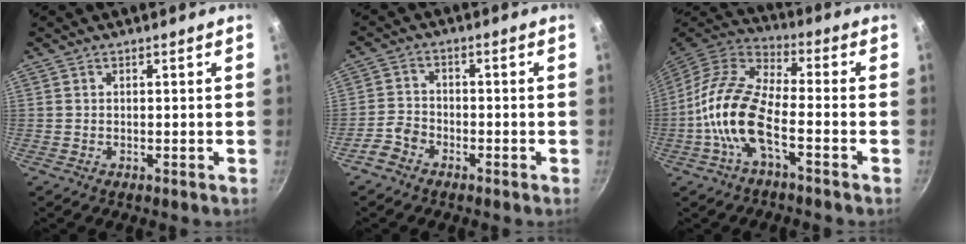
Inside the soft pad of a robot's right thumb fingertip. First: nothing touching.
{"total": 4.1, "force": [-2.7, 2.7, 1.4], "torque": [-0.025, 0.033, -0.057]}
{"total": 14.3, "force": [-4.6, 5.9, 12.2], "torque": [-0.237, 0.039, -0.104]}